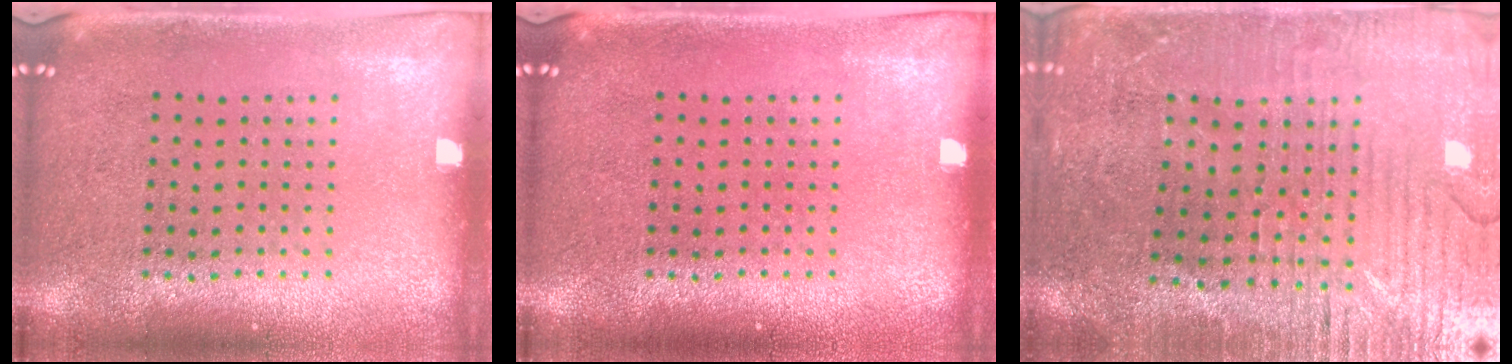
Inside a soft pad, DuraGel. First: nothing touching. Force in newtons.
{"total": 0.0}
{"total": 3.1, "press": 3.1, "slide": 0.6}